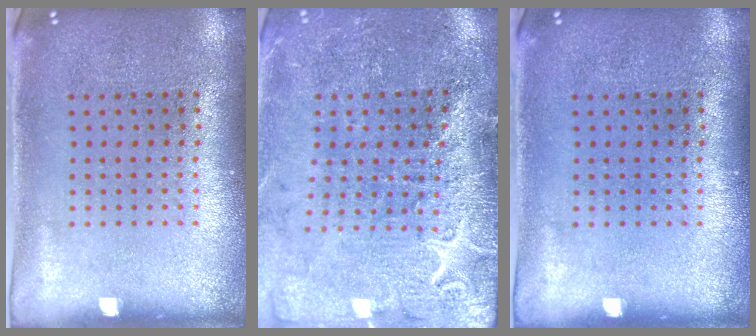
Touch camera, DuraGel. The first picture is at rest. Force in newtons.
{"total": 3.1, "press": 3.1, "slide": 0.4}
{"total": 0.0}